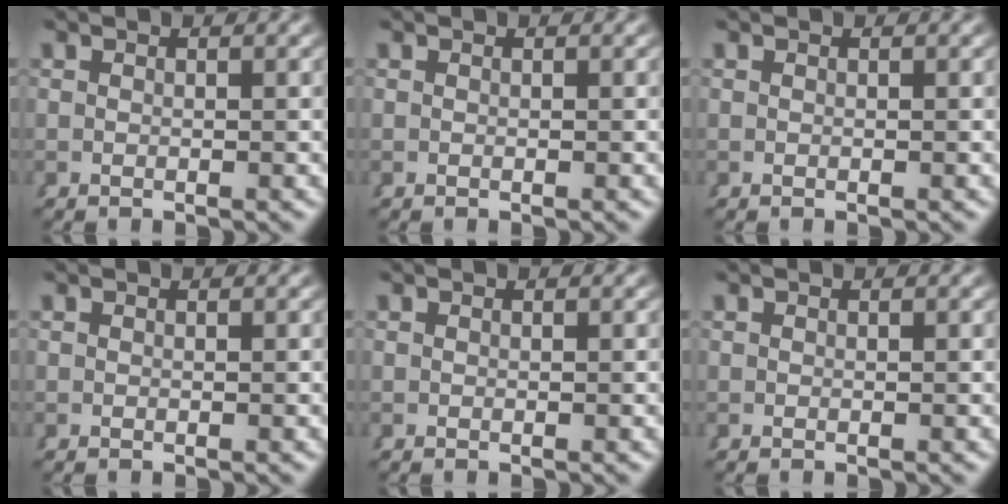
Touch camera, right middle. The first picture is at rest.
{"total": 0.0}
{"total": 0.0}
{"total": 0.0}
{"total": 0.0}
{"total": 0.0}